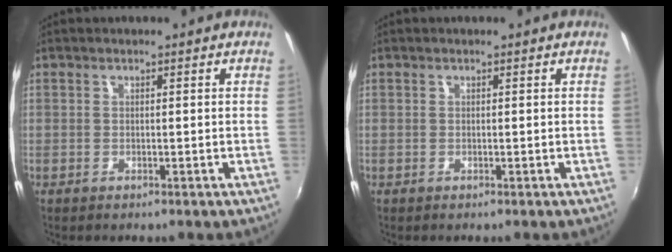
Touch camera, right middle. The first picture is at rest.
{"total": 0.0}